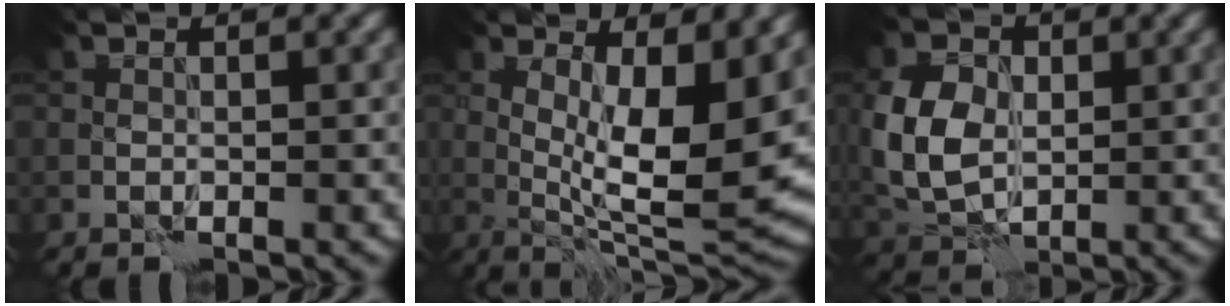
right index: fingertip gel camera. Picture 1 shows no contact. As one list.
[{"total": 10.2, "force": [1.8, 3.0, 9.6], "torque": [-0.147, -0.019, 0.037]}, {"total": 6.8, "force": [0.8, 5.1, 4.5], "torque": [-0.116, -0.004, 0.011]}]